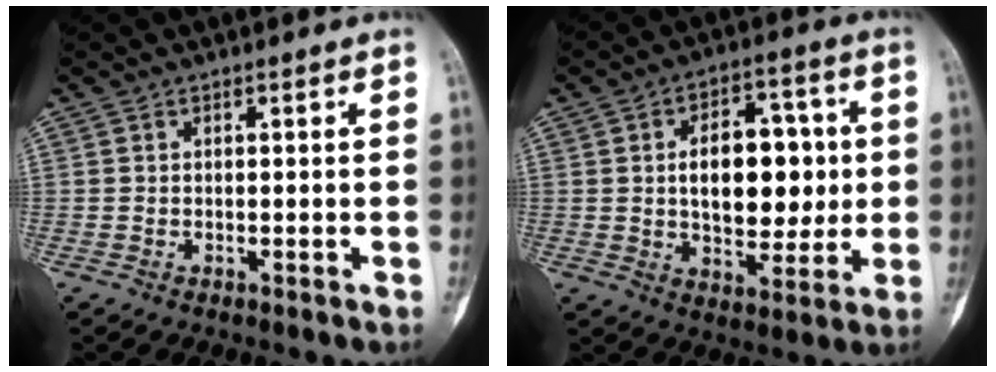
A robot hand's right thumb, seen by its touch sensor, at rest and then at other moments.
{"total": 15.1, "force": [1.2, 8.8, 12.2], "torque": [-0.137, 0.009, 0.019]}